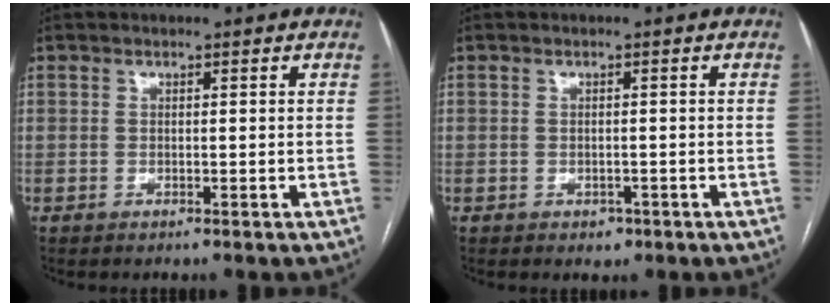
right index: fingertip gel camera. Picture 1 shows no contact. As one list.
[{"total": 1.6, "force": [-0.8, 1.2, 0.6], "torque": [-0.009, 0.002, -0.005]}]